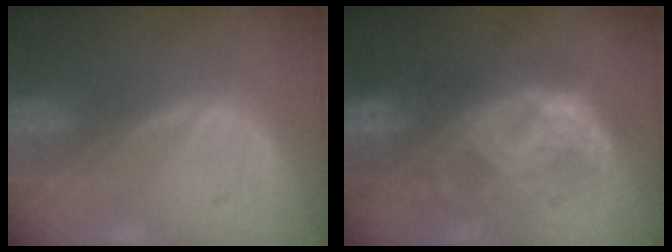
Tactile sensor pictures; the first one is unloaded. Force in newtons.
{"total": 8.8, "press": 8.5, "slide": 2.0}